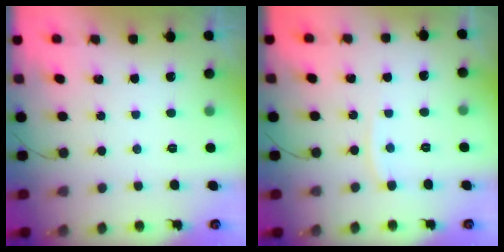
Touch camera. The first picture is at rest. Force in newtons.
{"total": 5.9, "press": 5.9, "slide": 0.7}